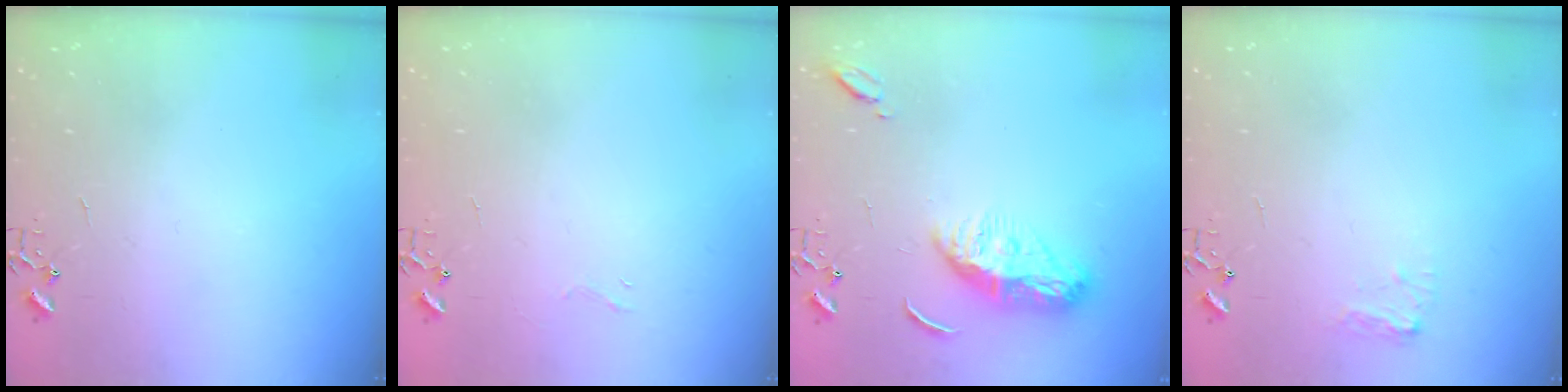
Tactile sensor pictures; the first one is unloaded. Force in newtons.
{"total": 3.3, "press": 3.3, "slide": 0.3}
{"total": 11.6, "press": 11.6, "slide": 1.0}
{"total": 6.6, "press": 6.6, "slide": 0.2}